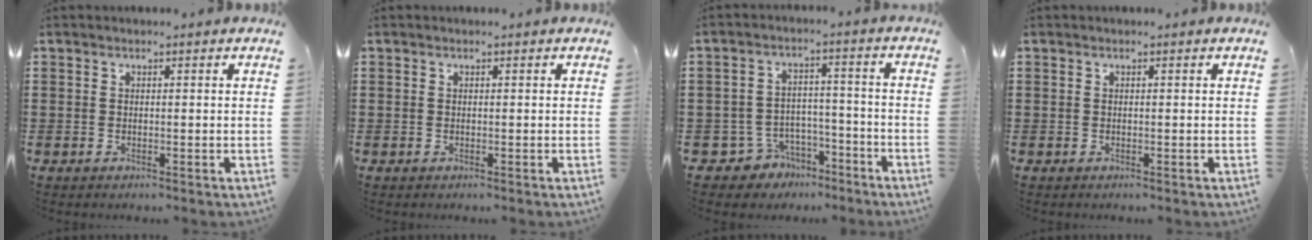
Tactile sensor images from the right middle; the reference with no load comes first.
{"total": 0.0}
{"total": 5.1, "force": [-4.3, 2.8, 0.5], "torque": [-0.027, 0.011, -0.084]}
{"total": 0.0}